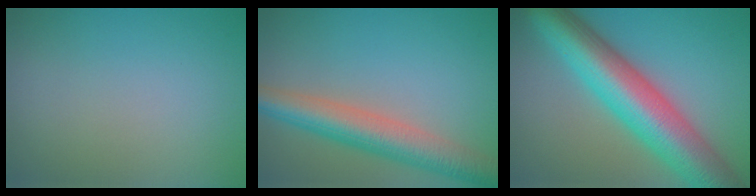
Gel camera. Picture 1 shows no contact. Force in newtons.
{"total": 6.6, "press": 6.6, "slide": 0.3}
{"total": 10.8, "press": 10.8, "slide": 0.2}